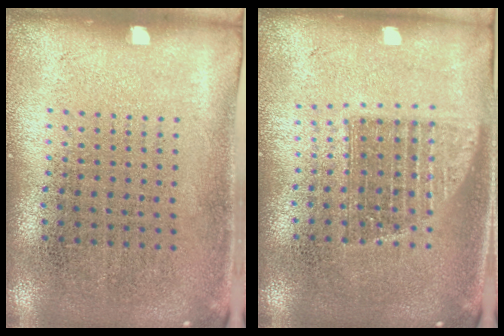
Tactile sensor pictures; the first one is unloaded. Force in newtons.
{"total": 1.3, "press": 1.1, "slide": 0.7}